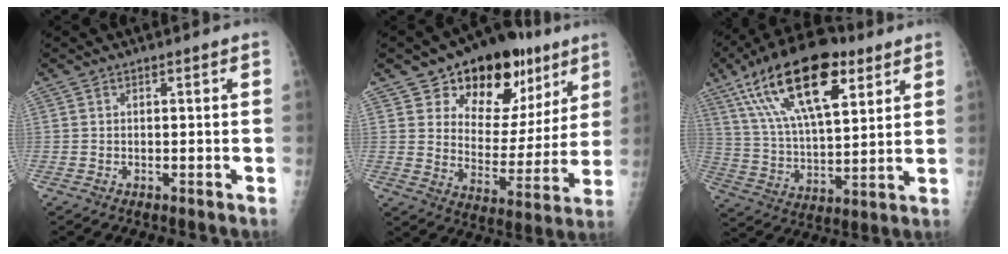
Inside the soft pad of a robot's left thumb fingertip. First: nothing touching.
{"total": 20.2, "force": [11.1, 12.2, 11.7], "torque": [-0.105, -0.041, 0.167]}
{"total": 22.9, "force": [11.4, 9.7, 17.3], "torque": [-0.290, -0.020, 0.202]}